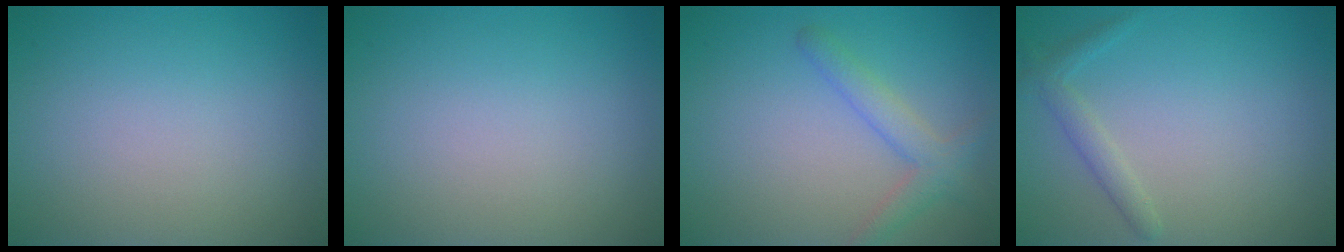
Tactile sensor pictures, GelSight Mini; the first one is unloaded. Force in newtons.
{"total": 0.0}
{"total": 2.7, "press": 2.7, "slide": 0.2}
{"total": 1.5, "press": 1.5, "slide": 0.1}